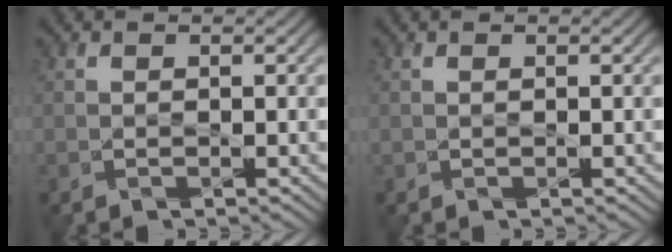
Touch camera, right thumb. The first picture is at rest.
{"total": 0.0}